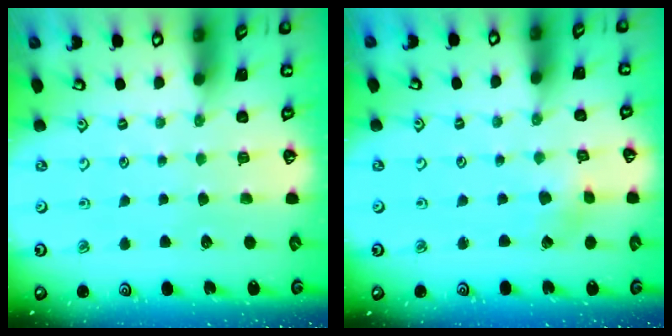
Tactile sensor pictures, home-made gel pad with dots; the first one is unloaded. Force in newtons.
{"total": 2.3, "press": 2.3, "slide": 0.3}